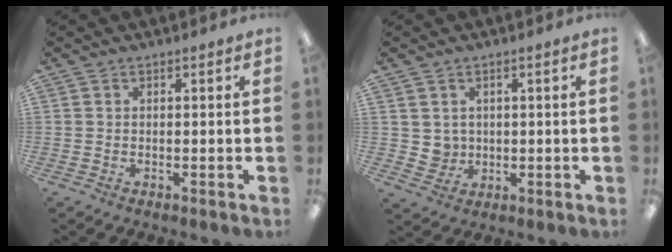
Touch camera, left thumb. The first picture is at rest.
{"total": 3.8, "force": [1.5, 3.5, 0.0], "torque": [-0.004, -0.003, 0.029]}